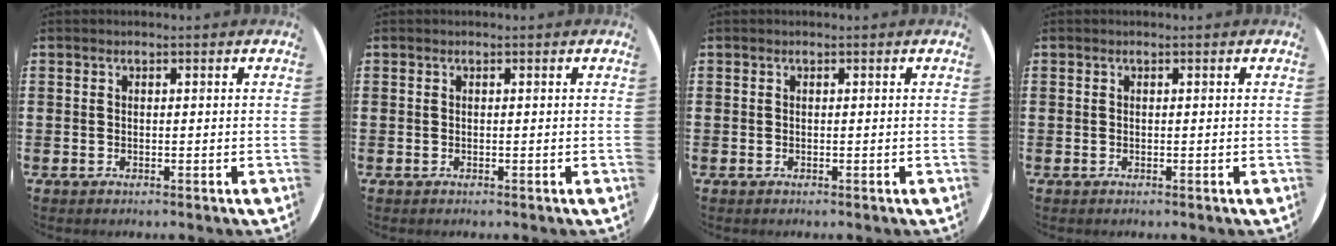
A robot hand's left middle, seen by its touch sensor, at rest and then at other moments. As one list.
[{"total": 0.0}, {"total": 0.0}, {"total": 0.0}]